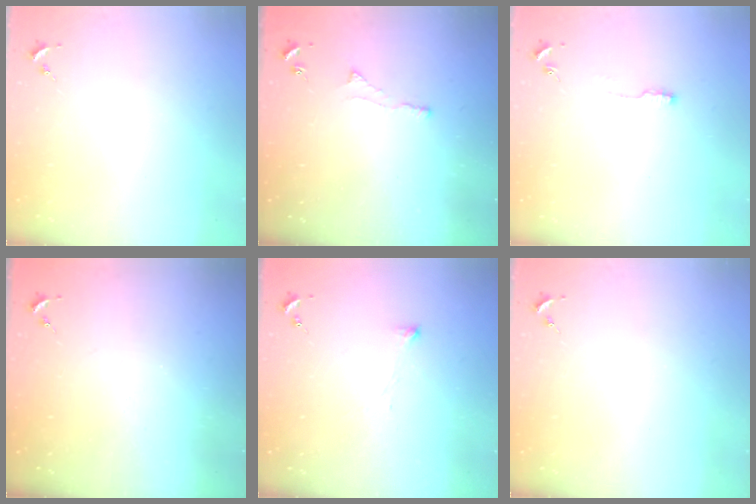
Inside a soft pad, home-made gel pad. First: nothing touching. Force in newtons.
{"total": 3.1, "press": 3.1, "slide": 0.6}
{"total": 4.8, "press": 4.7, "slide": 0.7}
{"total": 0.0}
{"total": 3.1, "press": 3.1, "slide": 0.1}
{"total": 0.0}